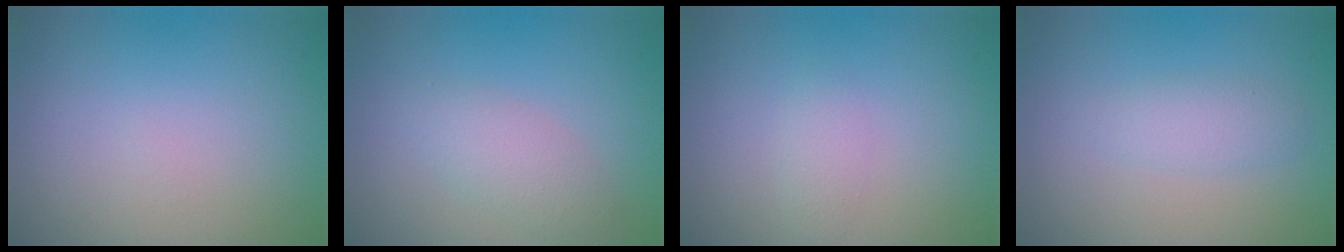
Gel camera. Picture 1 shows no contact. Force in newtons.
{"total": 2.4, "press": 2.4, "slide": 0.2}
{"total": 1.1, "press": 1.1, "slide": 0.0}
{"total": 1.6, "press": 1.6, "slide": 0.1}